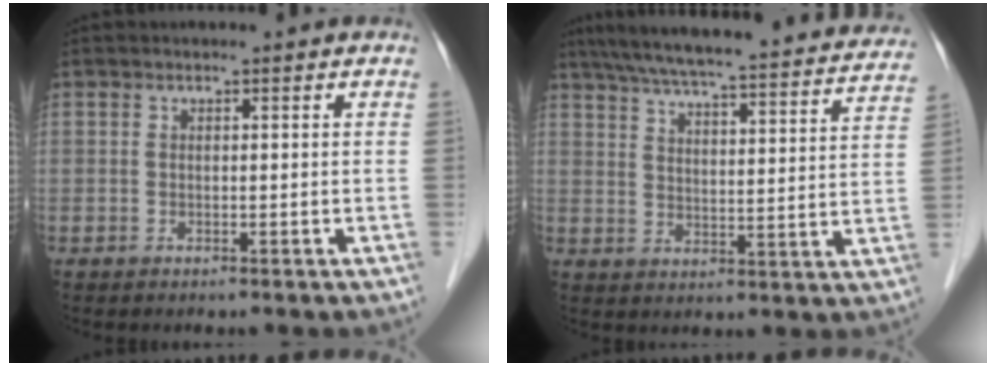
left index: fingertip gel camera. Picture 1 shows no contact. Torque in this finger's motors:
{"motor_torque": [-0.22, -0.75, 0.45, 0.11]}